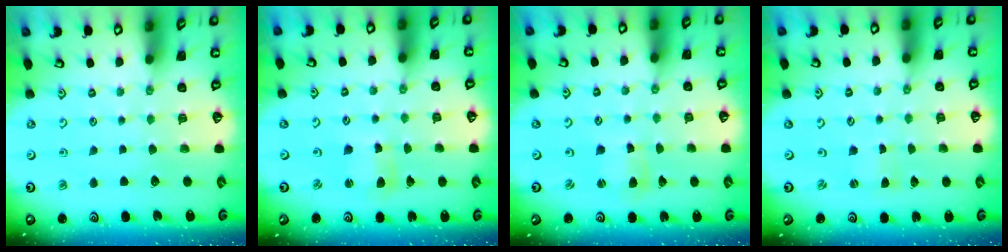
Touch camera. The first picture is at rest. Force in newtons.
{"total": 4.2, "press": 4.2, "slide": 0.5}
{"total": 2.4, "press": 2.4, "slide": 0.2}
{"total": 0.0}